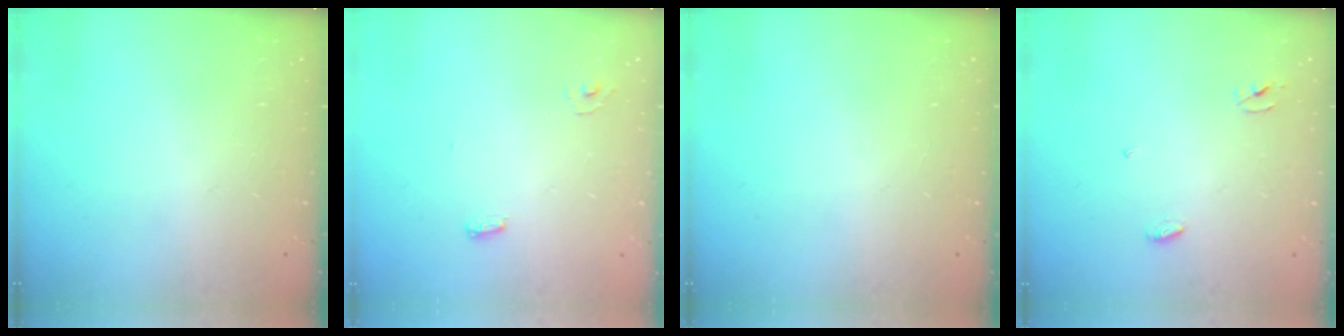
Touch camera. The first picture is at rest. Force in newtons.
{"total": 4.4, "press": 3.9, "slide": 2.1}
{"total": 0.0}
{"total": 3.3, "press": 3.3, "slide": 0.3}